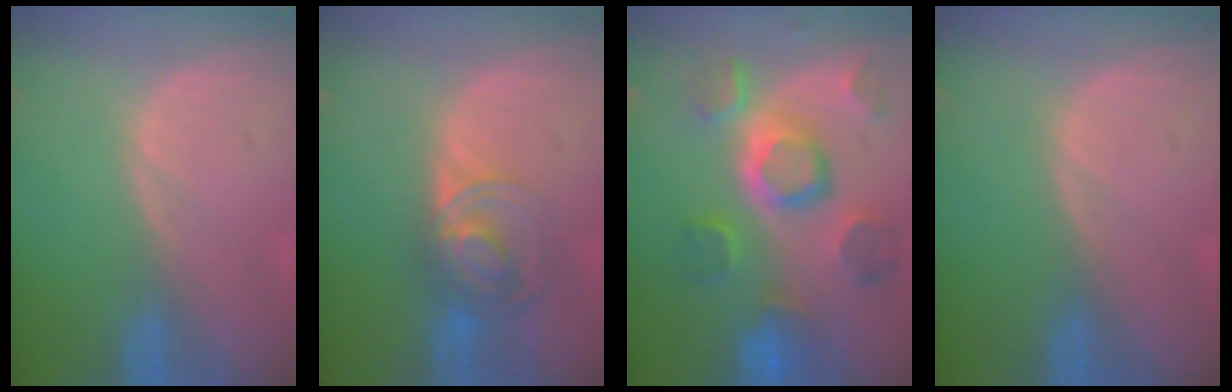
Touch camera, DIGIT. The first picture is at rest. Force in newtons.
{"total": 7.6, "press": 6.2, "slide": 4.3}
{"total": 11.4, "press": 10.1, "slide": 5.2}
{"total": 0.0}